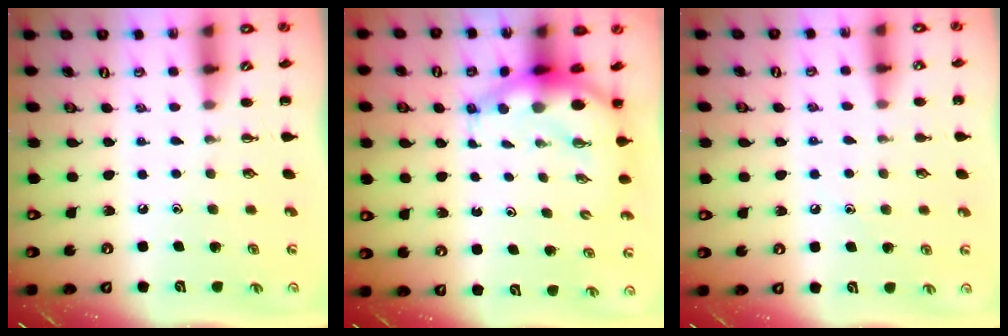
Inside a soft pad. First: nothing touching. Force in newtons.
{"total": 5.7, "press": 5.5, "slide": 1.6}
{"total": 6.0, "press": 5.6, "slide": 2.0}